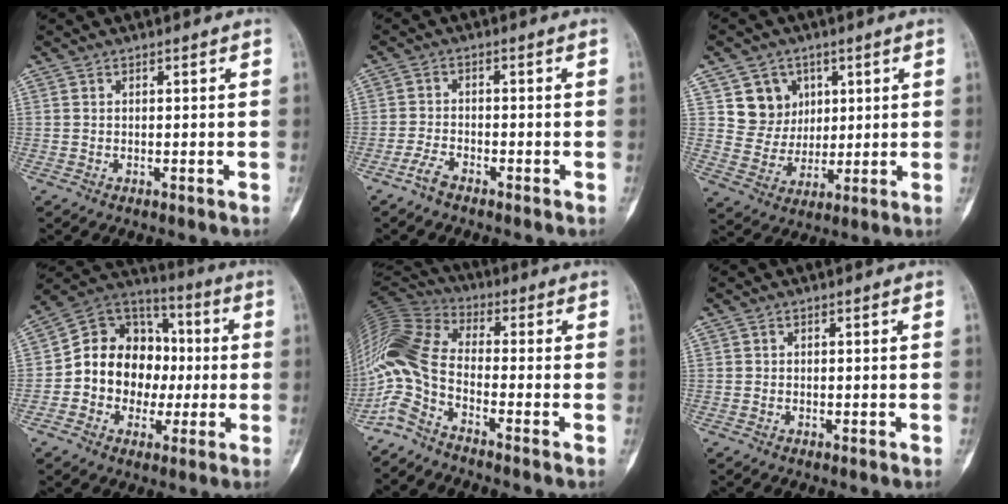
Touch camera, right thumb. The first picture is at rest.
{"total": 2.9, "force": [-2.3, 1.1, 1.3], "torque": [-0.034, 0.012, -0.046]}
{"total": 8.8, "force": [3.6, 7.8, 1.9], "torque": [0.006, -0.018, 0.072]}
{"total": 16.0, "force": [-1.3, 13.4, 8.6], "torque": [-0.087, 0.042, -0.027]}
{"total": 12.4, "force": [-5.3, 4.8, 10.1], "torque": [-0.229, 0.055, -0.121]}
{"total": 0.0}